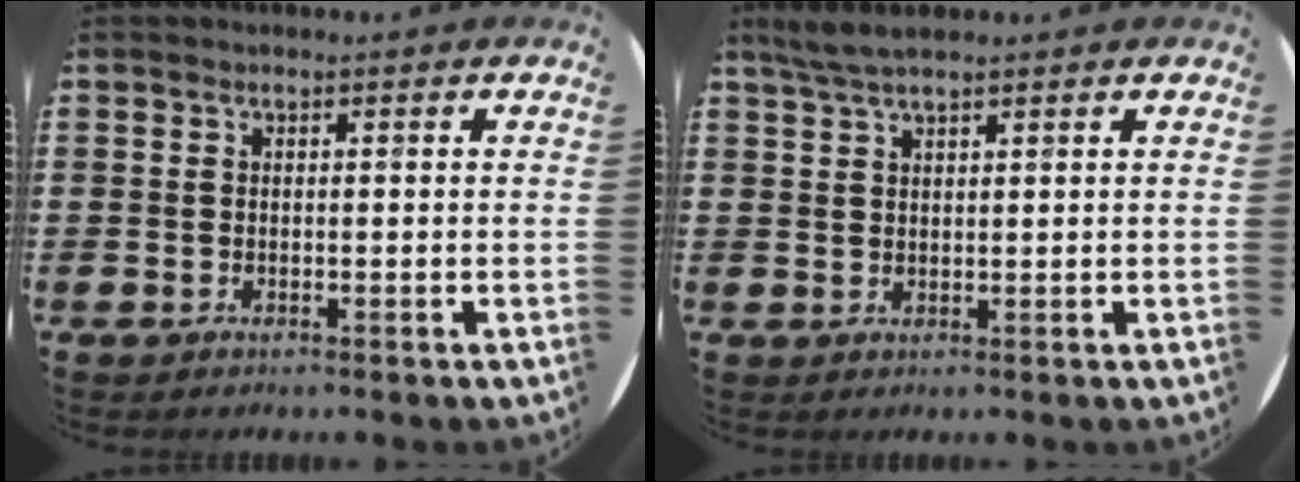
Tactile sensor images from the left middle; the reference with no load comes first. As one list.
[{"total": 3.0, "force": [2.5, 0.3, 1.7], "torque": [-0.038, 0.003, 0.045]}]